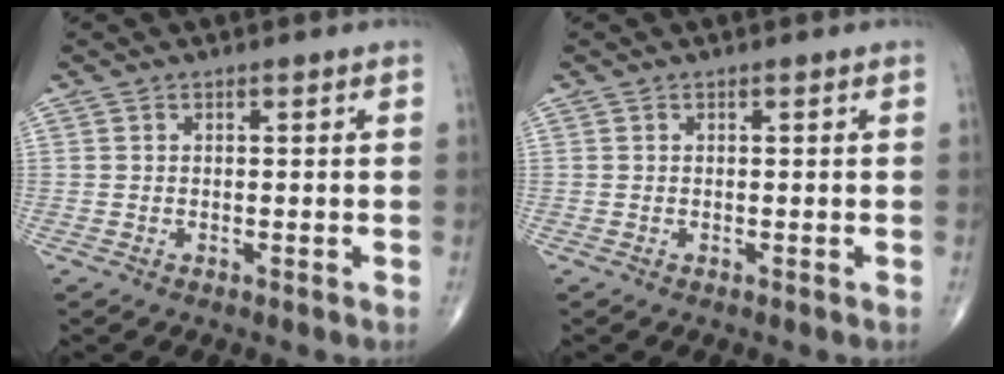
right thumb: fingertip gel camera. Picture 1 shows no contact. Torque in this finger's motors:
{"motor_torque": [-0.32, 0.38, -0.03, 0.03, 0.00]}